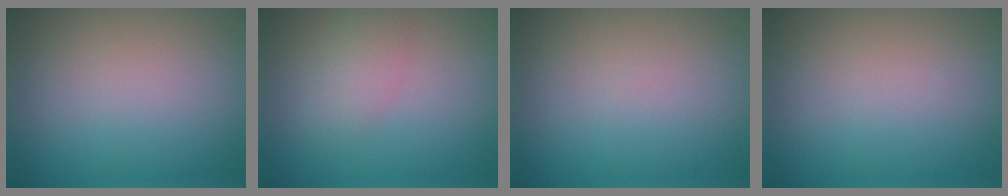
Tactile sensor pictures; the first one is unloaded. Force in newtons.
{"total": 2.3, "press": 2.3, "slide": 0.1}
{"total": 0.0}
{"total": 0.0}